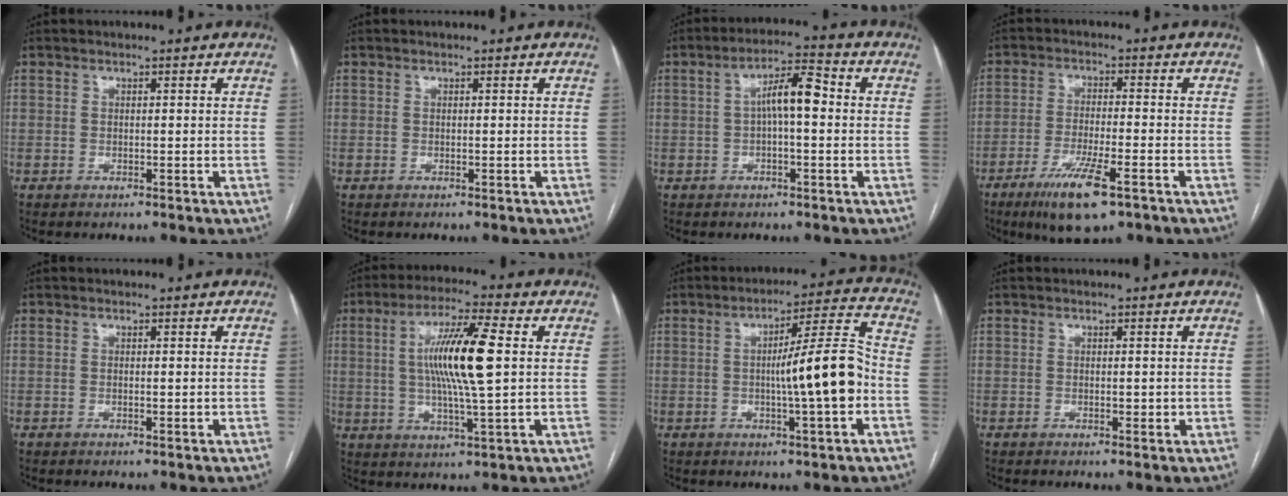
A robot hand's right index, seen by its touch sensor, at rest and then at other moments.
{"total": 0.0}
{"total": 6.8, "force": [0.6, 1.7, 6.5], "torque": [-0.116, 0.026, 0.008]}
{"total": 9.3, "force": [-5.4, 1.5, 7.5], "torque": [-0.141, -0.020, -0.089]}
{"total": 0.5, "force": [0.0, 0.2, 0.5], "torque": [-0.008, -0.002, 0.001]}
{"total": 12.5, "force": [1.7, 0.9, 12.4], "torque": [-0.229, 0.004, 0.029]}
{"total": 11.7, "force": [-1.6, 0.3, 11.6], "torque": [-0.175, 0.014, -0.028]}
{"total": 1.3, "force": [0.0, 0.7, 1.1], "torque": [-0.014, -0.002, 0.001]}